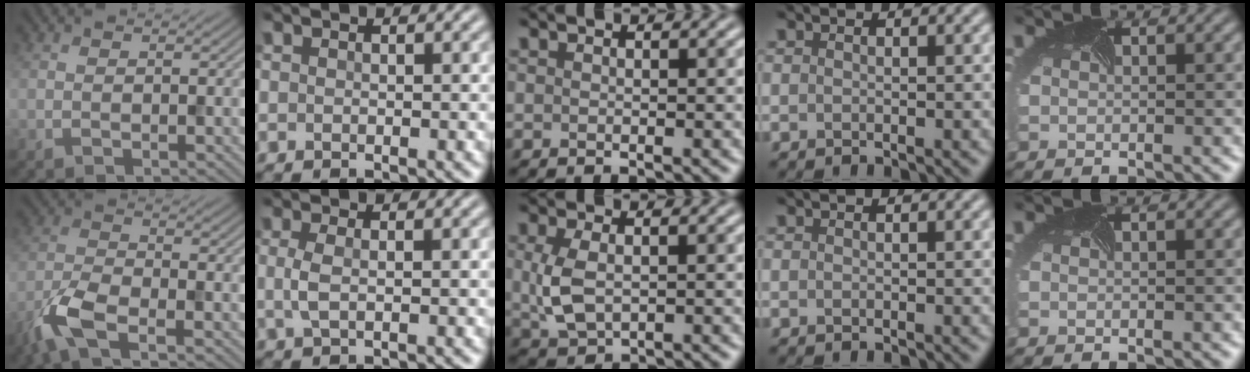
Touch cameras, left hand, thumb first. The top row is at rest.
{"thumb": {"total": 6.6, "force": [-3.9, 2.1, 4.9], "torque": [-0.116, -0.009, -0.094]}, "index": {"total": 1.8, "force": [-0.2, 0.8, 1.7], "torque": [-0.041, -0.001, -0.003]}, "middle": {"total": 3.7, "force": [0.3, 2.2, 2.9], "torque": [-0.076, 0.001, 0.011]}}